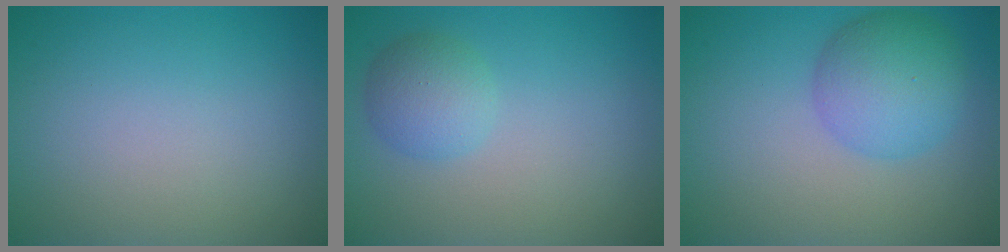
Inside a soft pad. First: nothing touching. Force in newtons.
{"total": 2.7, "press": 2.7, "slide": 0.2}
{"total": 5.2, "press": 5.2, "slide": 0.2}